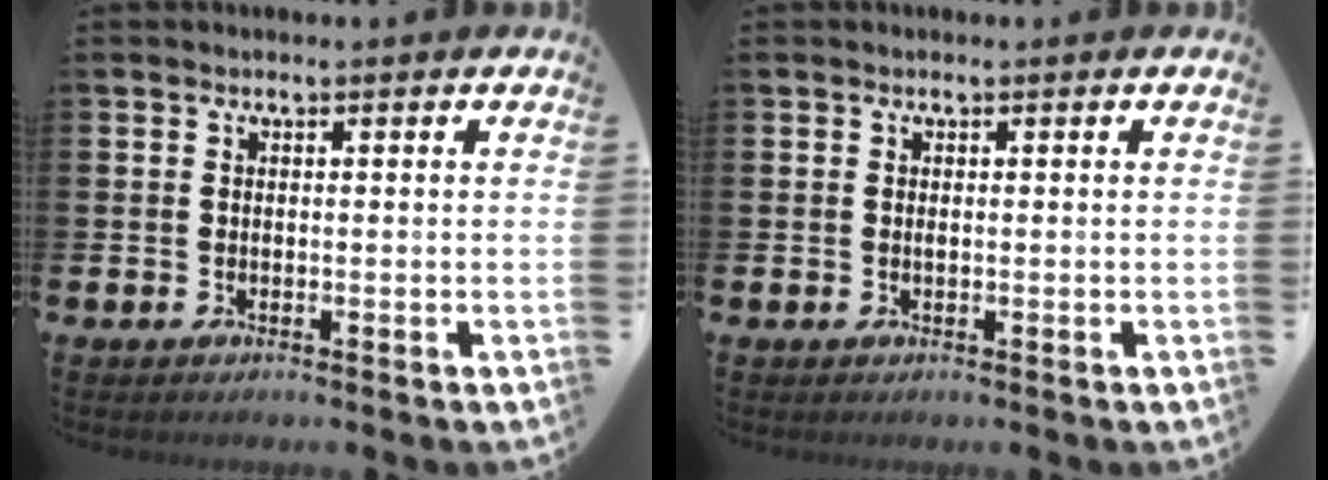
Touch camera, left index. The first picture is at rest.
{"total": 0.0}